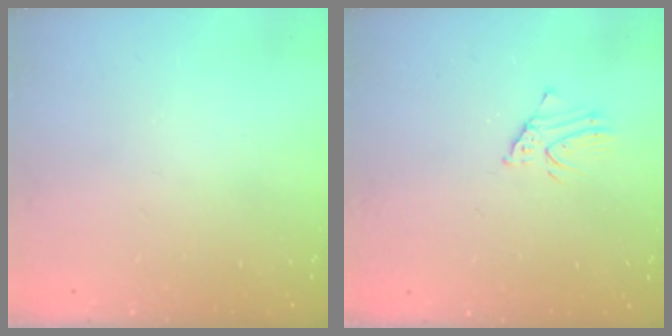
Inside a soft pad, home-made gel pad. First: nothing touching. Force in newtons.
{"total": 2.3, "press": 2.3, "slide": 0.1}